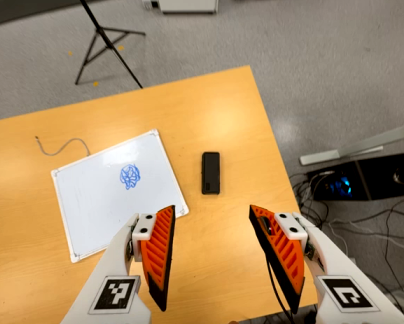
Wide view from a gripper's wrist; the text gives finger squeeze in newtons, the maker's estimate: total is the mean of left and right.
{"total": 0.0}